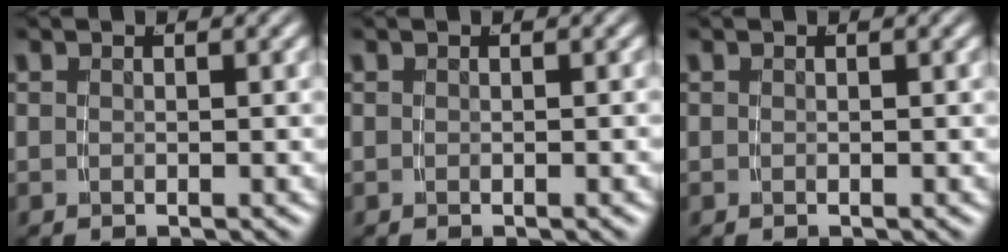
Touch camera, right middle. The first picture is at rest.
{"total": 0.0}
{"total": 0.0}